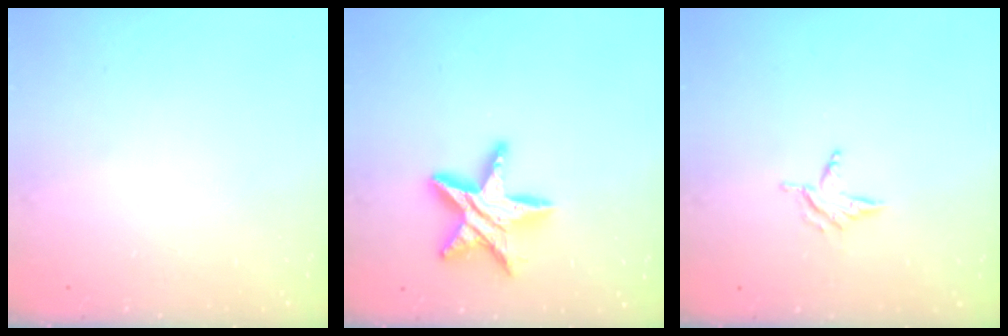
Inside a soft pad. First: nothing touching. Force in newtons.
{"total": 13.7, "press": 13.7, "slide": 1.0}
{"total": 3.9, "press": 3.9, "slide": 0.4}